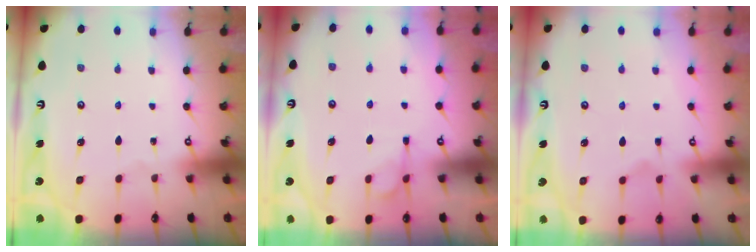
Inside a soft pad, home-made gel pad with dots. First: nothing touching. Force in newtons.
{"total": 1.5, "press": 0.9, "slide": 1.2}
{"total": 1.3, "press": 0.7, "slide": 1.1}